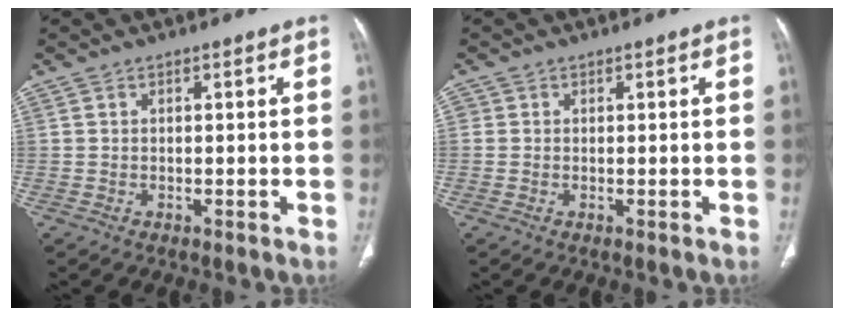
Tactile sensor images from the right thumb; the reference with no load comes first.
{"total": 0.7, "force": [0.0, 0.7, 0.1], "torque": [0.002, 0.002, 0.000]}